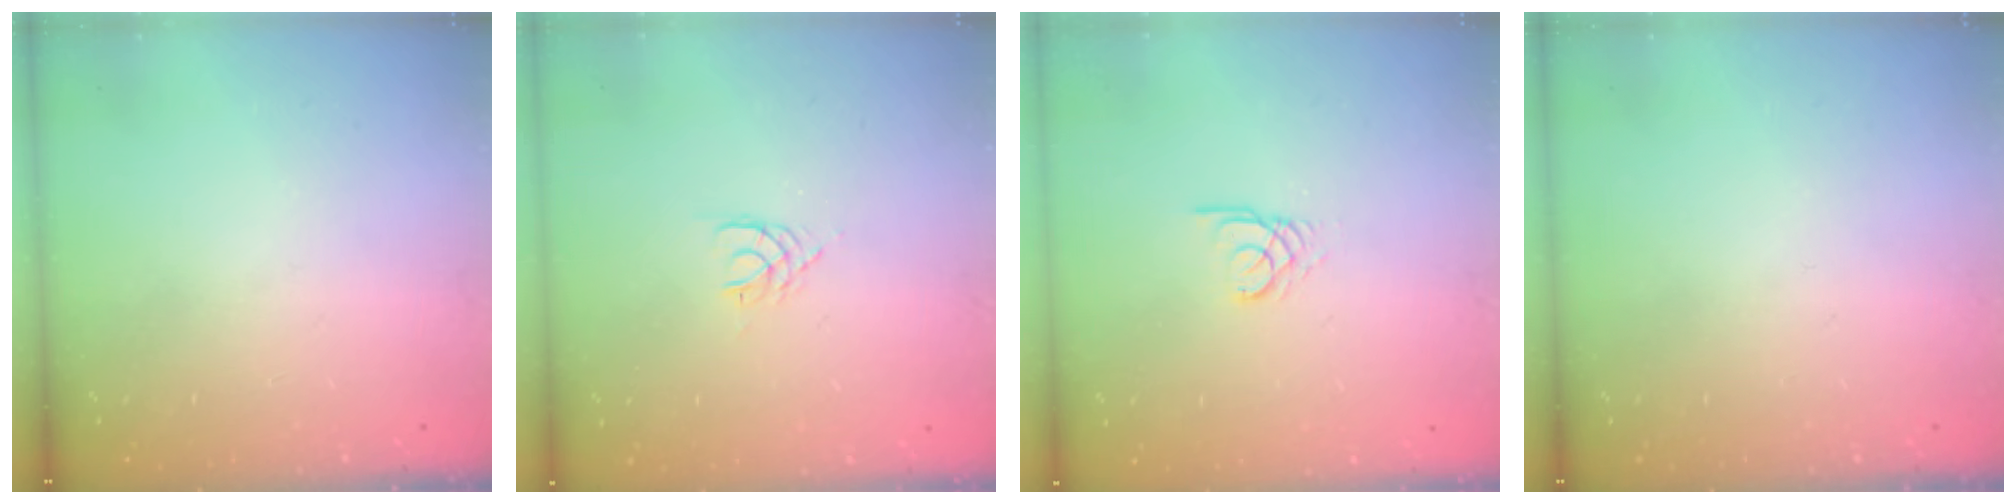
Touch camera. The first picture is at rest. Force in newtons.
{"total": 2.0, "press": 1.9, "slide": 0.3}
{"total": 2.3, "press": 2.3, "slide": 0.2}
{"total": 0.0}